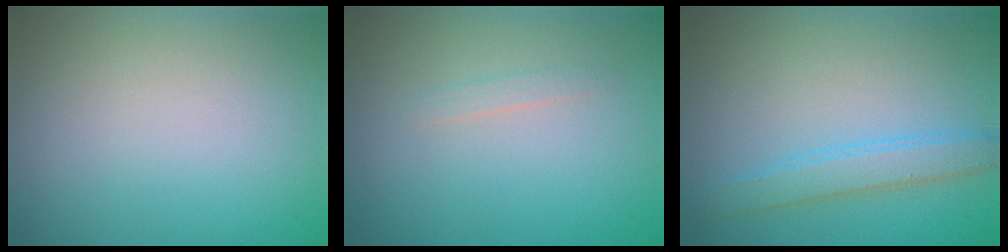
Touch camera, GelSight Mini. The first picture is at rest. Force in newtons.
{"total": 0.6, "press": 0.6, "slide": 0.1}
{"total": 2.5, "press": 2.5, "slide": 0.1}